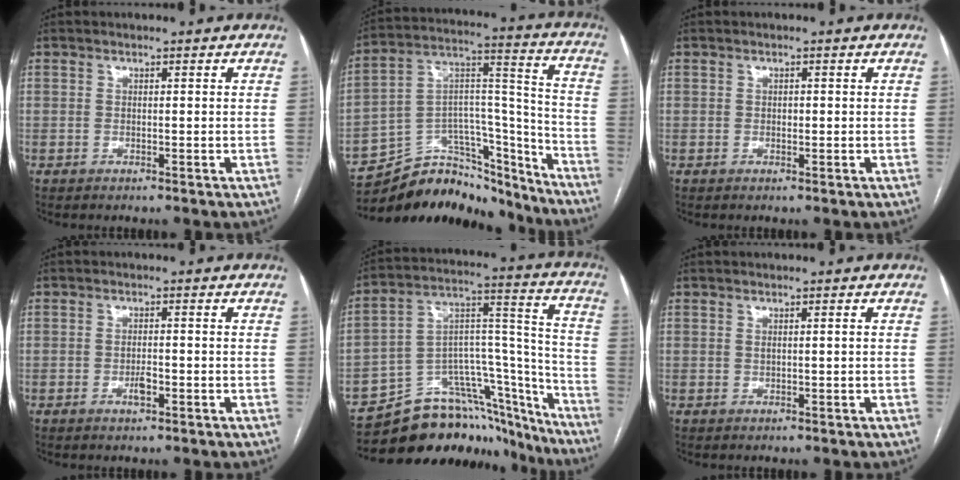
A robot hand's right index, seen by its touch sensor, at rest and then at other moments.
{"total": 22.2, "force": [-20.2, 7.2, 5.7], "torque": [-0.085, 0.056, -0.313]}
{"total": 0.7, "force": [0.0, 0.4, 0.5], "torque": [-0.009, 0.001, -0.001]}
{"total": 2.1, "force": [-0.9, 0.6, 1.8], "torque": [-0.032, 0.001, -0.014]}
{"total": 23.1, "force": [-19.4, 9.6, 8.2], "torque": [-0.083, 0.068, -0.285]}
{"total": 0.7, "force": [0.1, 0.0, 0.7], "torque": [-0.015, 0.001, 0.004]}